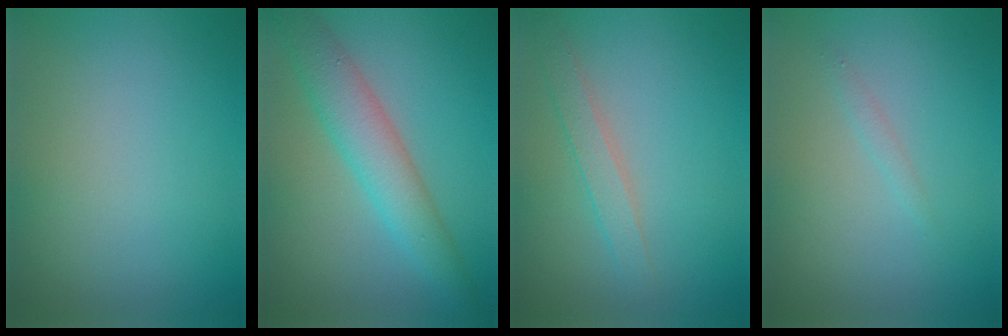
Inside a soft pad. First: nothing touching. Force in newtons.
{"total": 5.2, "press": 5.2, "slide": 0.0}
{"total": 2.1, "press": 2.1, "slide": 0.0}
{"total": 0.7, "press": 0.7, "slide": 0.1}